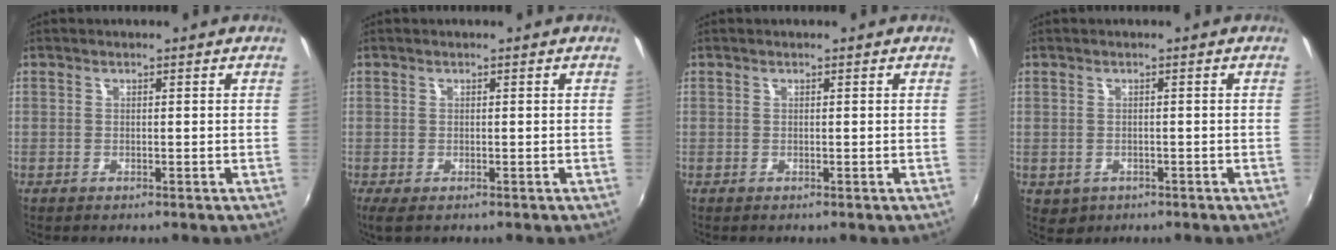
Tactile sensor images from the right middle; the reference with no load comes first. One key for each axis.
{"total": 1.5, "fx": -0.6, "fy": 0.7, "fz": 1.2, "tx": -0.025, "ty": -0.006, "tz": -0.009}
{"total": 0.0}
{"total": 2.6, "fx": -0.7, "fy": 2.3, "fz": 1.0, "tx": -0.022, "ty": -0.004, "tz": -0.004}